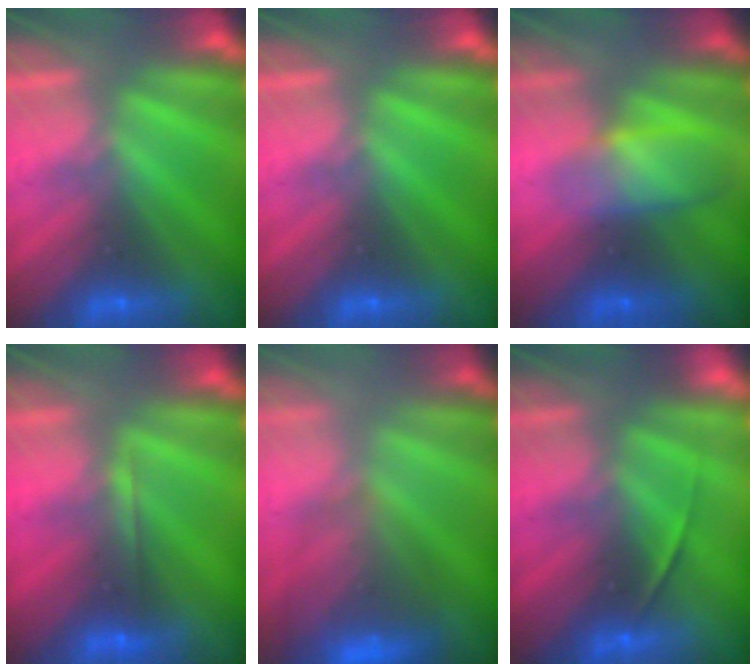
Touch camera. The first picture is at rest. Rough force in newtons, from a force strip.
{"total": 0.0}
{"total": 2.8}
{"total": 1.7}
{"total": 6.0}
{"total": 1.9}